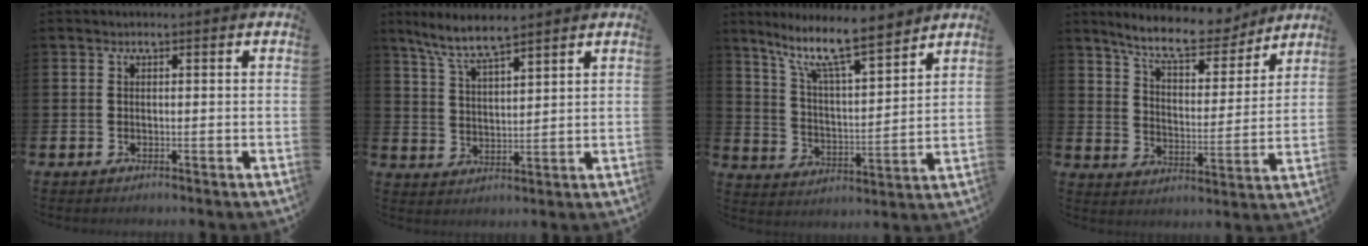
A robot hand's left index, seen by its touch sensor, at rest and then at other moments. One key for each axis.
{"total": 6.7, "fx": 6.0, "fy": 0.7, "fz": 2.8, "tx": -0.079, "ty": -0.018, "tz": 0.108}
{"total": 10.7, "fx": 9.0, "fy": 1.4, "fz": 5.5, "tx": -0.122, "ty": -0.052, "tz": 0.153}
{"total": 9.8, "fx": 8.9, "fy": 2.2, "fz": 3.4, "tx": -0.089, "ty": -0.051, "tz": 0.158}